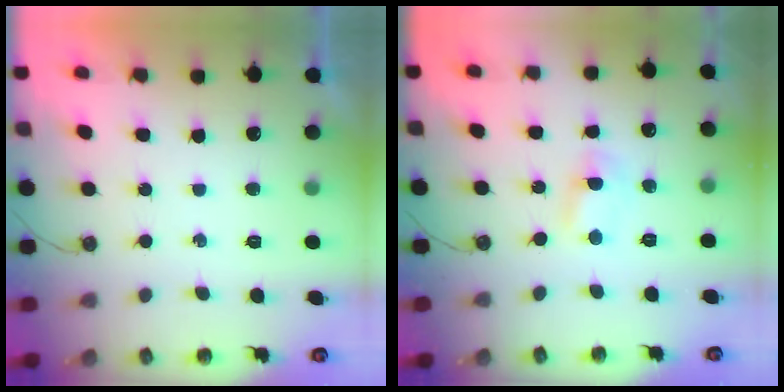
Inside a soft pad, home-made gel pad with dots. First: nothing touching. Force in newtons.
{"total": 1.6, "press": 1.6, "slide": 0.2}